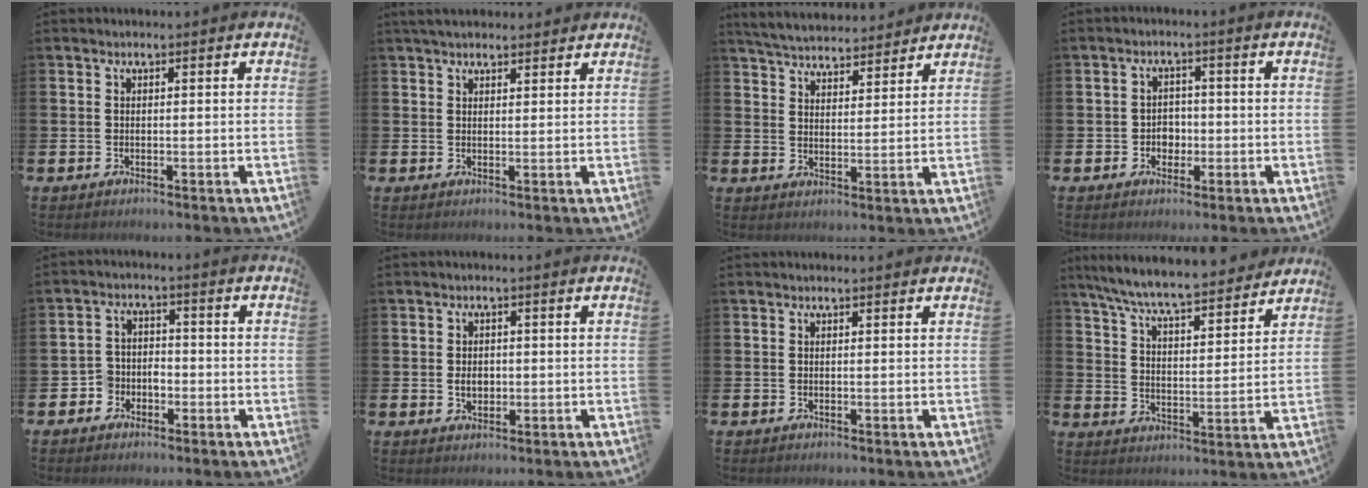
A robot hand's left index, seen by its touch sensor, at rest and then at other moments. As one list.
[{"total": 3.1, "force": [2.8, 1.0, 0.9], "torque": [-0.012, -0.006, 0.050]}, {"total": 5.4, "force": [5.3, 0.9, 0.5], "torque": [-0.033, -0.030, 0.096]}, {"total": 2.7, "force": [-0.7, 2.4, 1.0], "torque": [-0.011, 0.002, -0.021]}, {"total": 3.4, "force": [-2.2, 2.7, 0.1], "torque": [-0.015, 0.004, -0.050]}, {"total": 2.4, "force": [-0.1, 1.8, 1.6], "torque": [-0.018, 0.001, -0.007]}, {"total": 0.0}, {"total": 8.1, "force": [7.6, 0.4, 2.6], "torque": [-0.086, -0.050, 0.134]}]